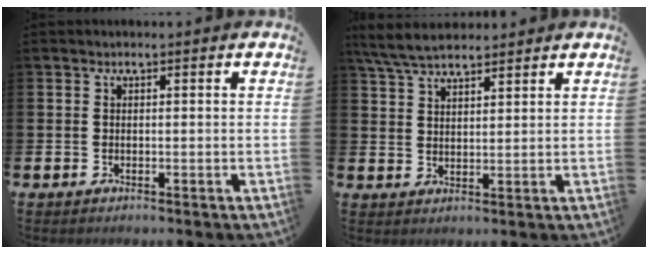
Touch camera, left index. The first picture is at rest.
{"total": 5.8, "force": [5.4, 1.2, 1.9], "torque": [-0.060, -0.011, 0.101]}